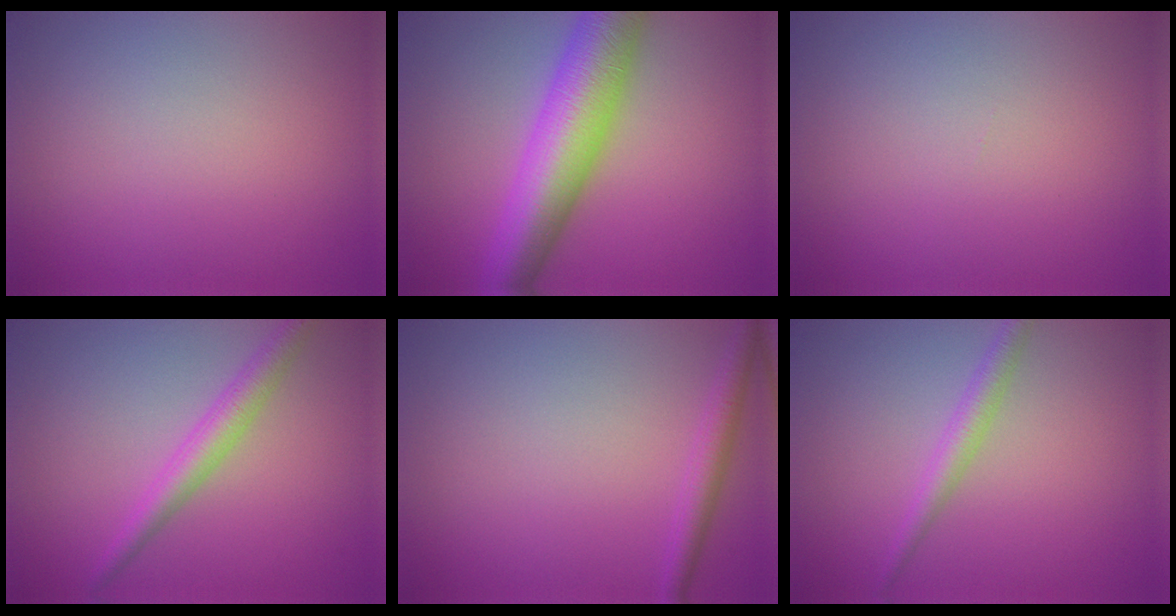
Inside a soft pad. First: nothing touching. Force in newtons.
{"total": 9.6, "press": 9.6, "slide": 0.3}
{"total": 0.0}
{"total": 3.0, "press": 3.0, "slide": 0.0}
{"total": 2.1, "press": 2.1, "slide": 0.1}
{"total": 2.2, "press": 2.2, "slide": 0.0}